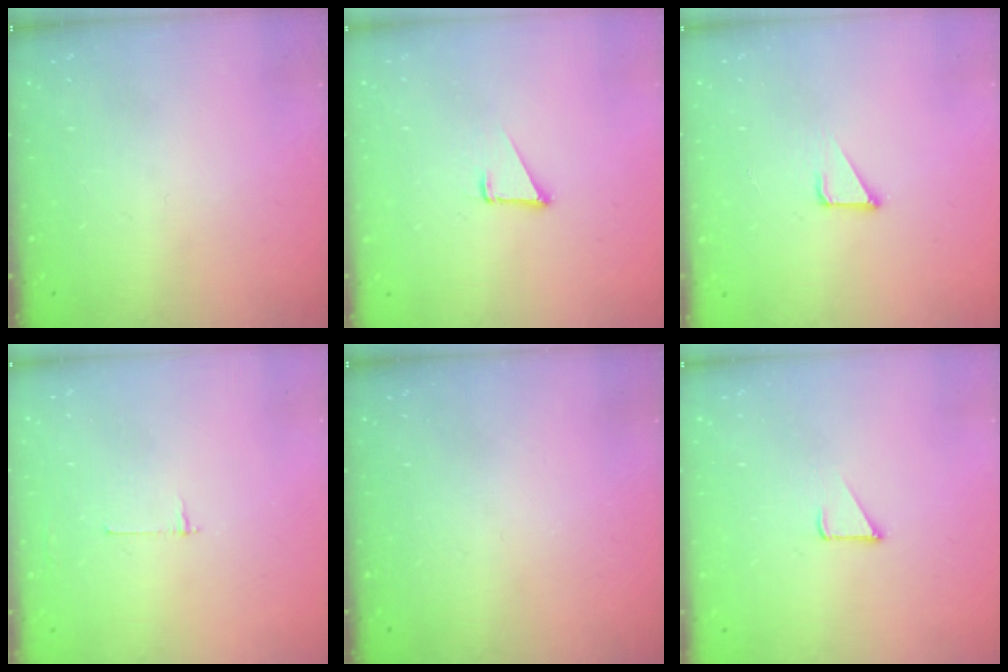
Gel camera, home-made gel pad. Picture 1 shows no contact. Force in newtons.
{"total": 1.7, "press": 1.7, "slide": 0.1}
{"total": 2.2, "press": 2.2, "slide": 0.2}
{"total": 2.7, "press": 2.7, "slide": 0.3}
{"total": 0.0}
{"total": 2.8, "press": 2.8, "slide": 0.2}